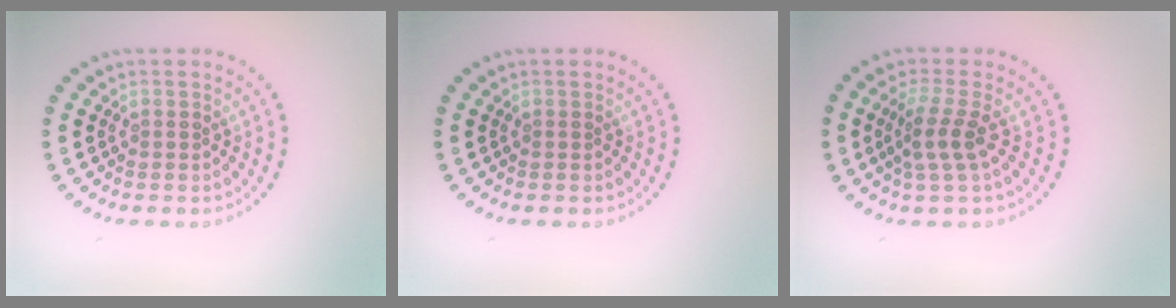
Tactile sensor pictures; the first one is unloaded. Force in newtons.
{"total": 0.0}
{"total": 2.5, "press": 2.0, "slide": 1.5}